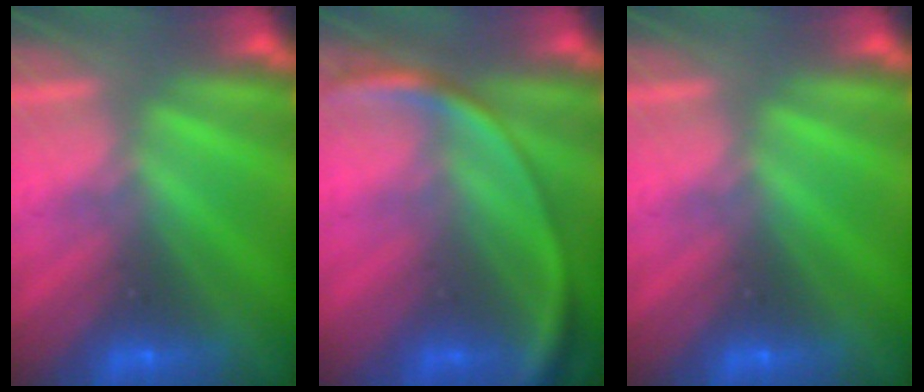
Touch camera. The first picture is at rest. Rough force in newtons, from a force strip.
{"total": 2.7}
{"total": 0.0}